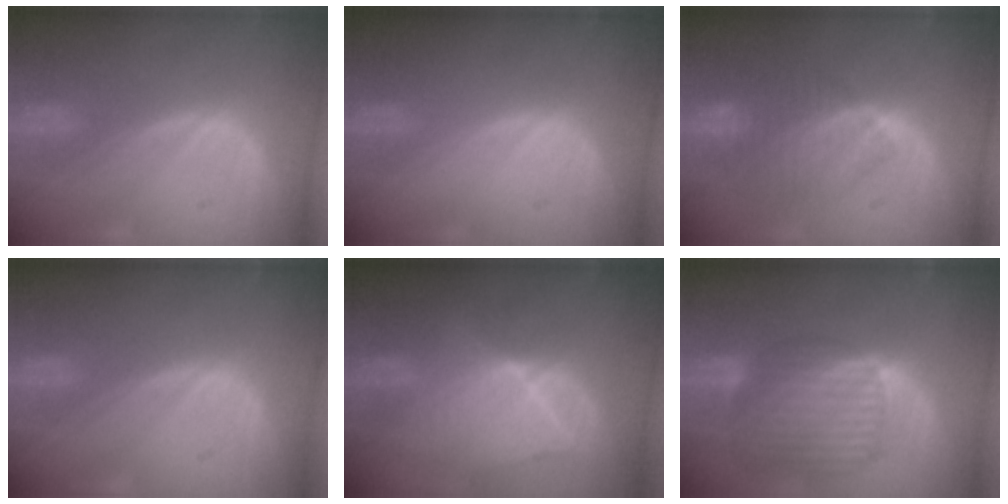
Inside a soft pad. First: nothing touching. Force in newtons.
{"total": 0.0}
{"total": 8.2, "press": 7.3, "slide": 3.8}
{"total": 0.0}
{"total": 9.2, "press": 8.3, "slide": 4.0}
{"total": 10.7, "press": 9.2, "slide": 5.5}